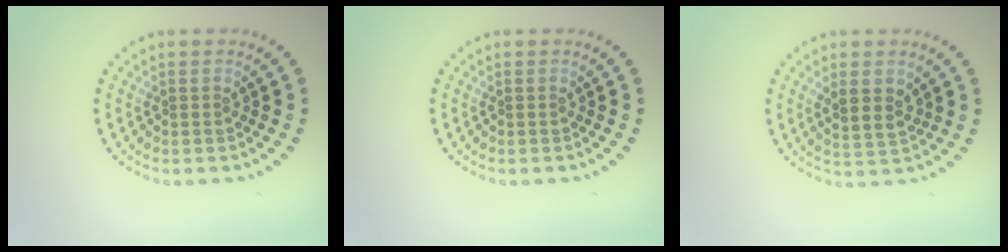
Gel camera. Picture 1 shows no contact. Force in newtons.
{"total": 0.0}
{"total": 2.5, "press": 2.3, "slide": 0.9}